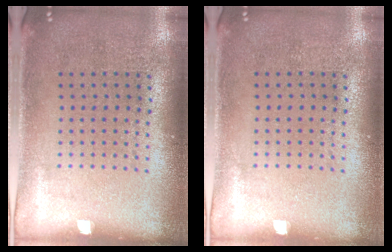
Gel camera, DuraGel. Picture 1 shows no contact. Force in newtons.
{"total": 0.0}